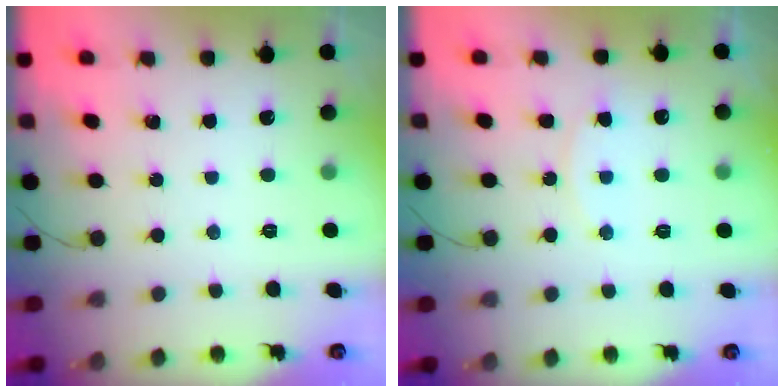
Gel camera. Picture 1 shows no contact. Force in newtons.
{"total": 9.3, "press": 9.3, "slide": 0.3}